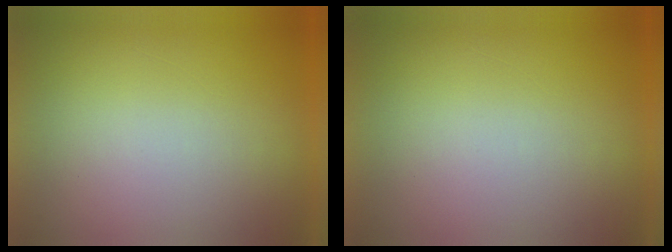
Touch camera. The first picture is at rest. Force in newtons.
{"total": 0.0}